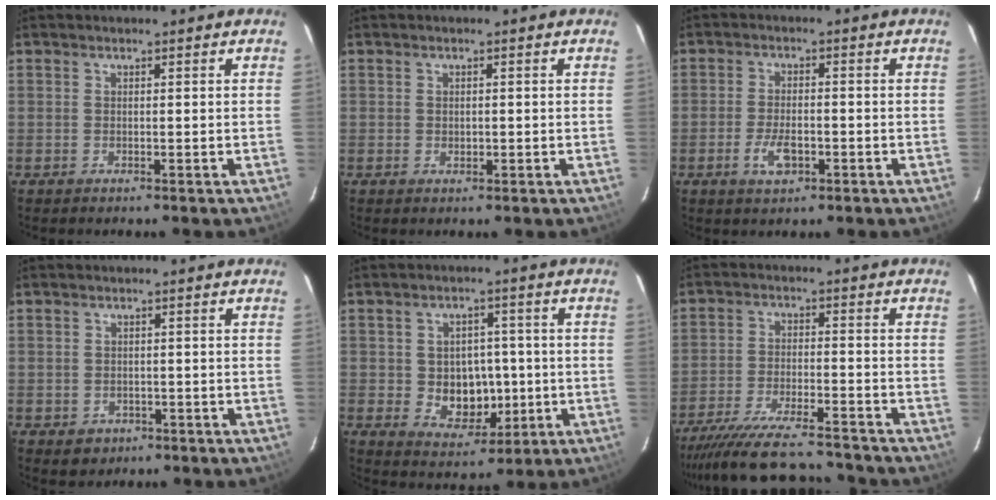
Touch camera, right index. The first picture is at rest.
{"total": 0.9, "force": [0.0, 0.8, 0.5], "torque": [-0.006, 0.002, 0.001]}
{"total": 5.1, "force": [-2.1, 2.5, 3.9], "torque": [-0.085, -0.004, -0.036]}
{"total": 3.3, "force": [-0.9, 3.1, 0.6], "torque": [-0.017, 0.001, -0.005]}
{"total": 8.6, "force": [-0.9, 7.1, 4.7], "torque": [-0.094, 0.007, 0.006]}
{"total": 18.6, "force": [-16.9, 2.8, 7.1], "torque": [-0.153, -0.018, -0.262]}